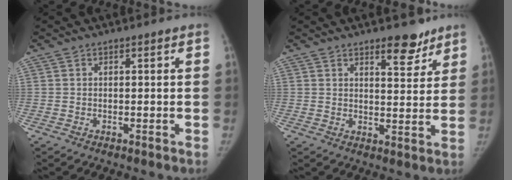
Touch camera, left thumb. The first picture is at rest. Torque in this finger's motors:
{"motor_torque": [0.05, -0.44, 1.16, -0.63, 0.15]}